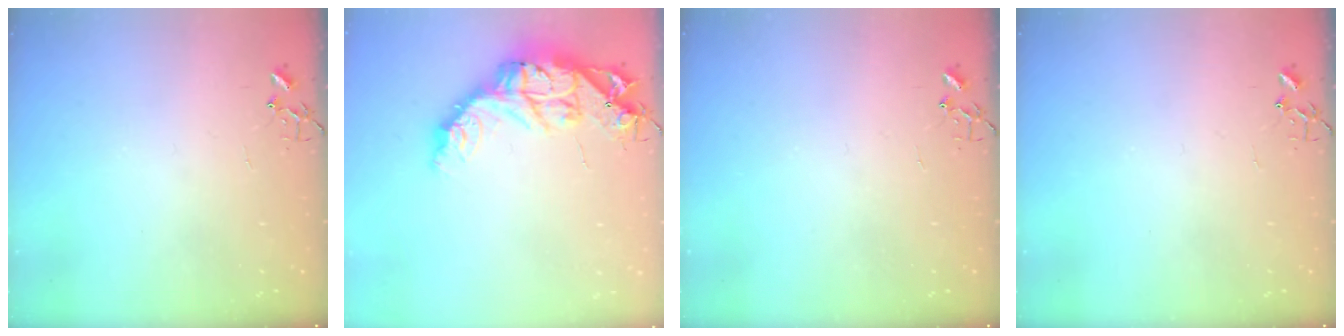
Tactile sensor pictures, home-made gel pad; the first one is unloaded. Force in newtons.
{"total": 15.6, "press": 15.5, "slide": 1.3}
{"total": 0.0}
{"total": 0.0}